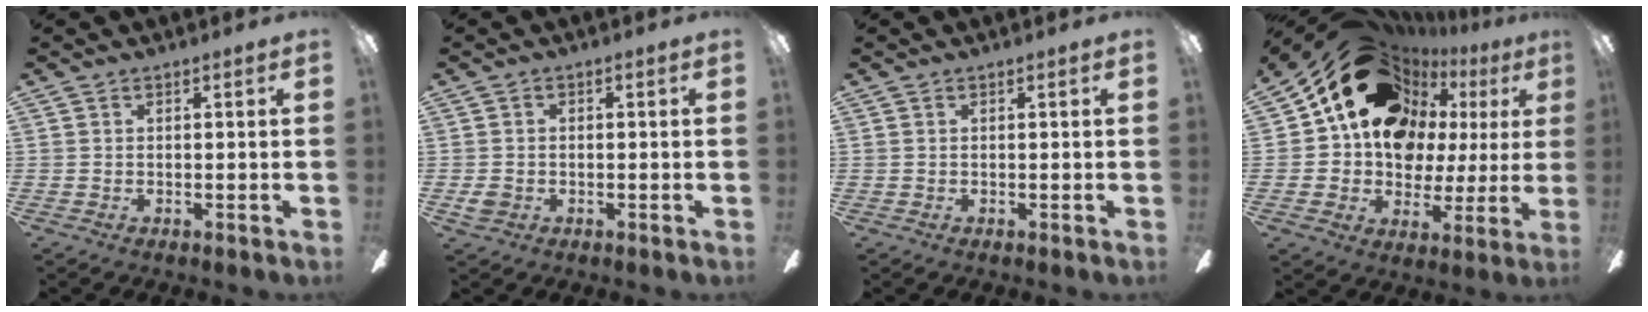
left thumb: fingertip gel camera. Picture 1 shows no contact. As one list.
[{"total": 2.5, "force": [-0.9, 2.0, 1.3], "torque": [-0.027, 0.004, -0.019]}, {"total": 0.0}, {"total": 22.2, "force": [9.3, 16.4, 11.7], "torque": [-0.189, -0.045, 0.182]}]